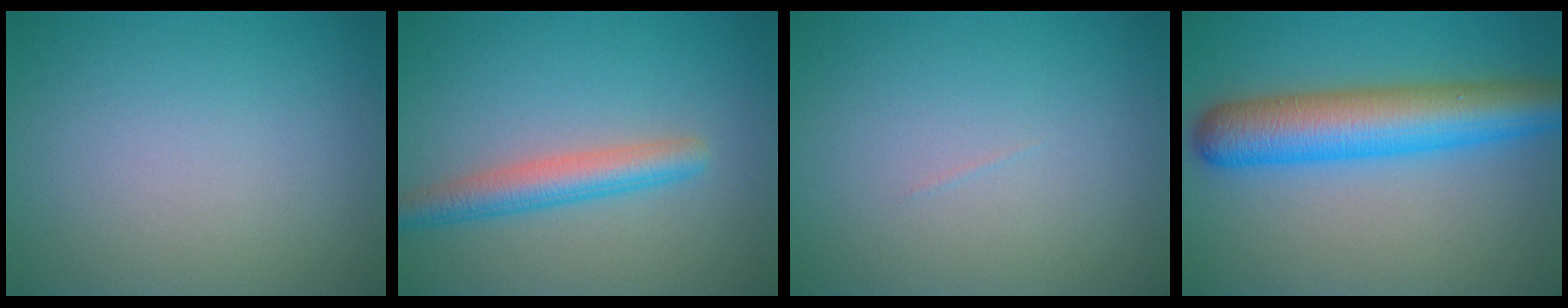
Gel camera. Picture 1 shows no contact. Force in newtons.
{"total": 3.6, "press": 3.6, "slide": 0.0}
{"total": 0.0}
{"total": 8.4, "press": 8.4, "slide": 0.2}